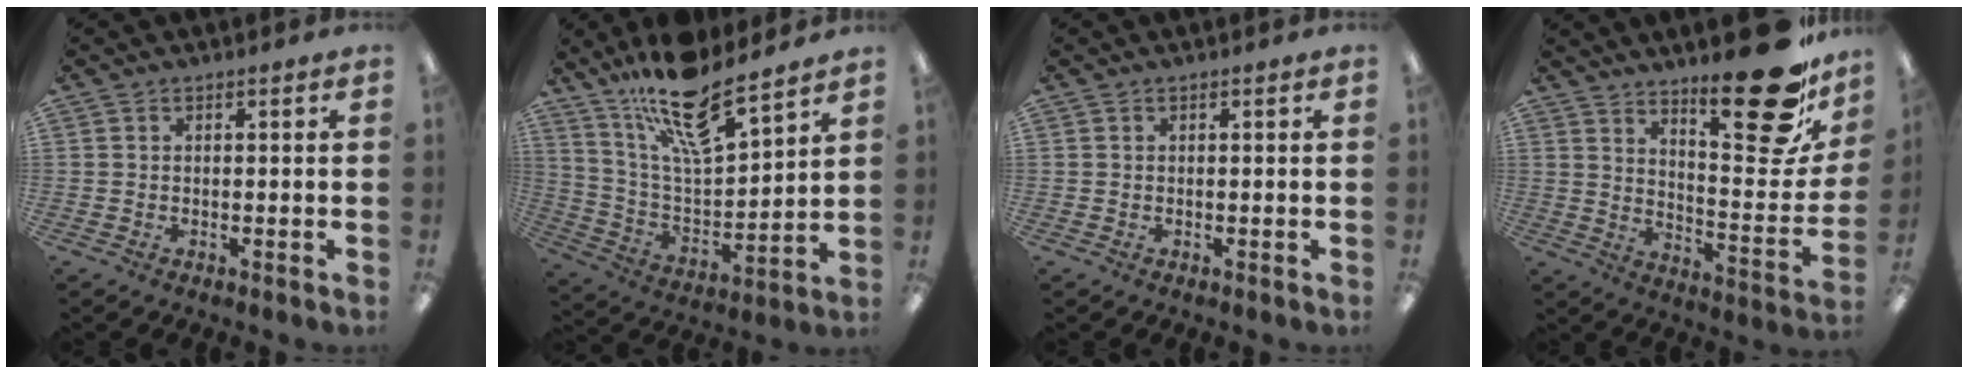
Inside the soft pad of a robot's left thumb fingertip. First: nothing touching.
{"total": 17.5, "force": [13.5, 5.2, 9.9], "torque": [-0.179, -0.085, 0.231]}
{"total": 0.0}
{"total": 23.5, "force": [16.4, 7.3, 15.1], "torque": [-0.184, -0.125, 0.261]}